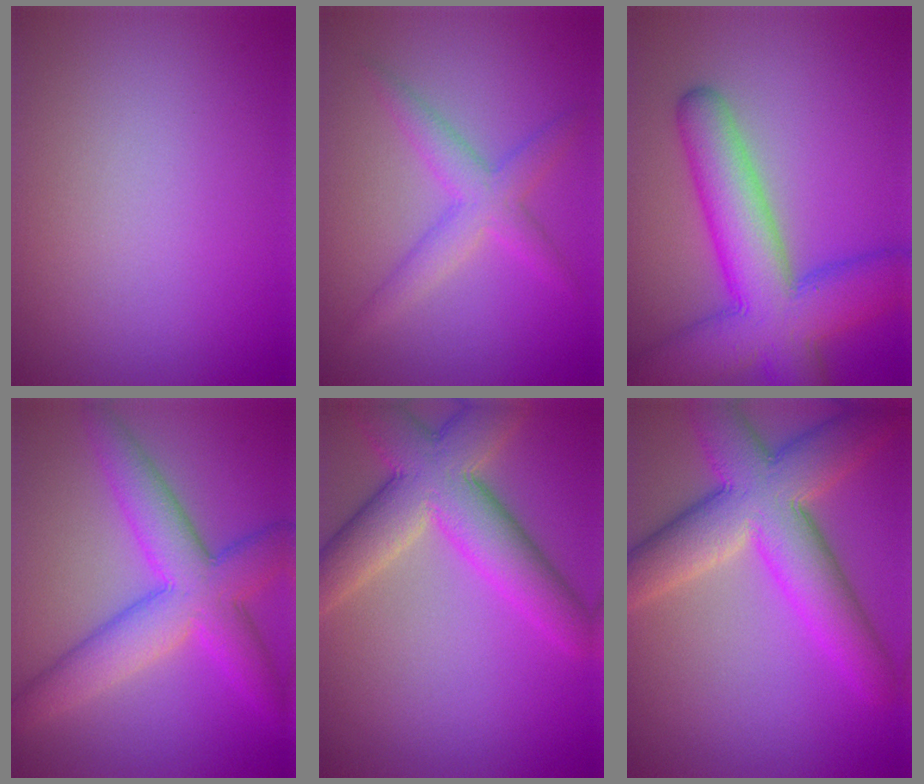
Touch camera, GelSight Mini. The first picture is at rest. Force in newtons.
{"total": 3.4, "press": 3.4, "slide": 0.1}
{"total": 10.3, "press": 10.3, "slide": 0.2}
{"total": 7.7, "press": 7.7, "slide": 0.1}
{"total": 8.7, "press": 8.7, "slide": 0.5}
{"total": 10.1, "press": 10.1, "slide": 0.5}